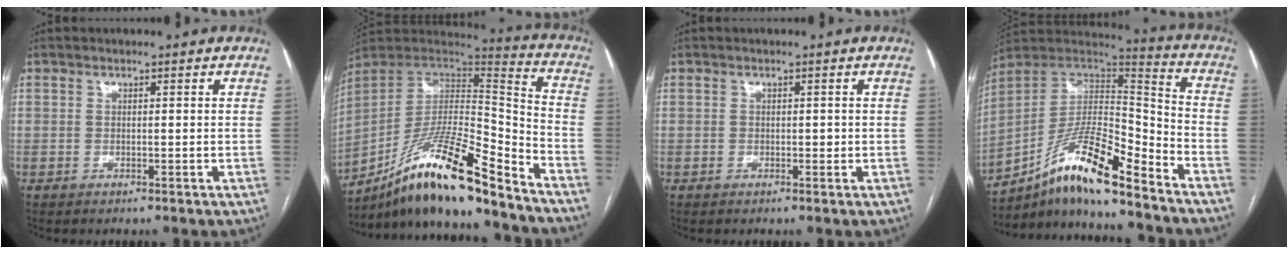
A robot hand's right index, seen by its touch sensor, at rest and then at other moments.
{"total": 20.0, "force": [-15.1, 1.7, 13.0], "torque": [-0.234, 0.006, -0.271]}
{"total": 0.8, "force": [-0.1, 0.5, 0.6], "torque": [-0.006, 0.001, -0.003]}
{"total": 17.1, "force": [-12.2, 2.3, 11.8], "torque": [-0.208, 0.020, -0.213]}